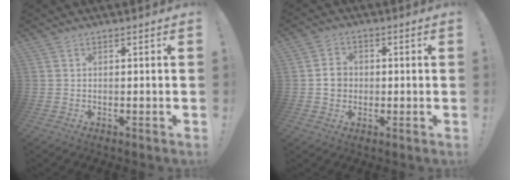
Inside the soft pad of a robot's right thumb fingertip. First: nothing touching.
{"total": 5.5, "force": [-0.5, 5.1, 2.1], "torque": [-0.028, 0.013, -0.006]}